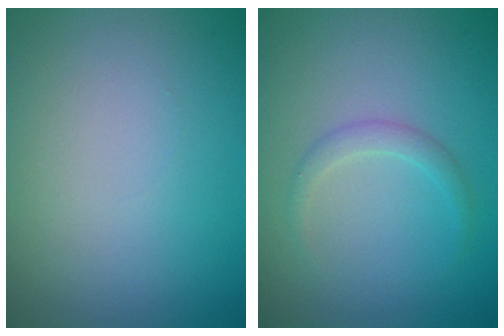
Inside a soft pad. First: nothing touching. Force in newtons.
{"total": 1.3, "press": 1.3, "slide": 0.0}